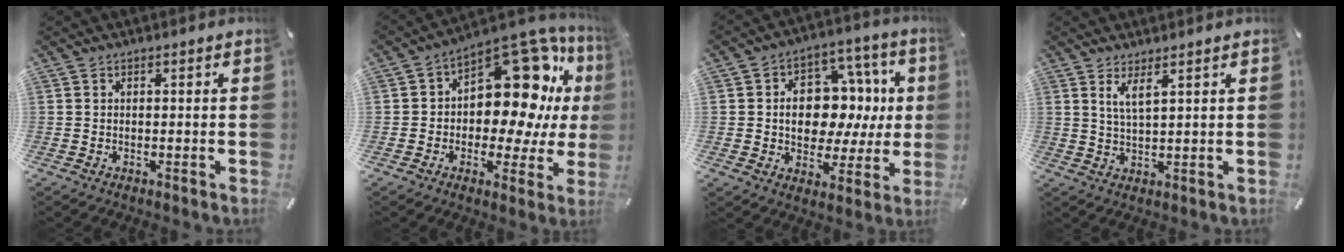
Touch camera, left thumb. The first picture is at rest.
{"total": 19.3, "force": [5.3, 11.9, 14.2], "torque": [-0.187, -0.056, 0.086]}
{"total": 14.3, "force": [1.1, 11.1, 9.0], "torque": [-0.121, -0.011, 0.029]}
{"total": 4.2, "force": [2.6, 0.7, 3.2], "torque": [-0.069, -0.004, 0.046]}